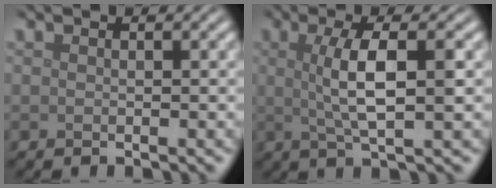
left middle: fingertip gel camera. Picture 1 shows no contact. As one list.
[{"total": 4.6, "force": [0.5, 1.1, 4.5], "torque": [-0.084, 0.003, 0.010]}]